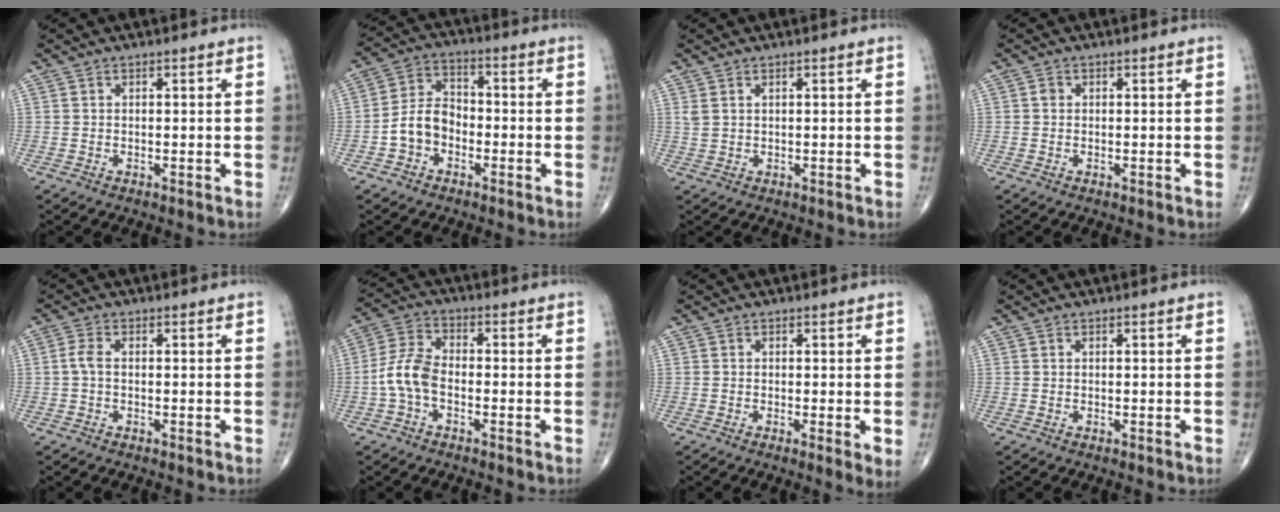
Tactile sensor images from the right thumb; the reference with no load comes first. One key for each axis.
{"total": 7.8, "fx": -2.6, "fy": 5.8, "fz": 4.6, "tx": -0.070, "ty": 0.036, "tz": -0.058}
{"total": 1.4, "fx": 0.8, "fy": 0.6, "fz": 1.0, "tx": -0.023, "ty": 0.004, "tz": 0.024}
{"total": 0.8, "fx": 0.1, "fy": 0.7, "fz": 0.4, "tx": -0.003, "ty": 0.002, "tz": -0.001}
{"total": 2.2, "fx": -0.2, "fy": 1.1, "fz": 1.9, "tx": -0.043, "ty": 0.002, "tz": -0.010}
{"total": 7.1, "fx": -2.0, "fy": 4.0, "fz": 5.5, "tx": -0.116, "ty": 0.025, "tz": -0.050}
{"total": 2.6, "fx": -0.2, "fy": 0.5, "fz": 2.5, "tx": -0.044, "ty": -0.011, "tz": -0.010}
{"total": 0.0}